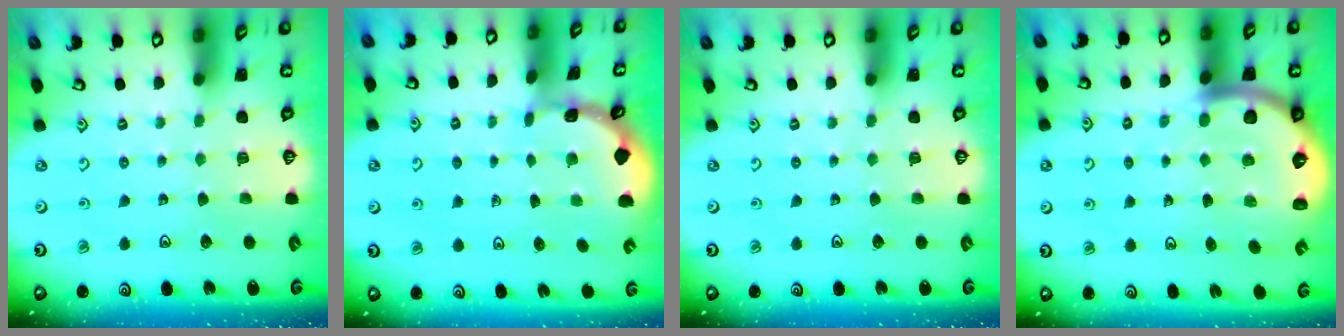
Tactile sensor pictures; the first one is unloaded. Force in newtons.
{"total": 0.7, "press": 0.6, "slide": 0.1}
{"total": 0.0}
{"total": 7.7, "press": 7.6, "slide": 1.3}